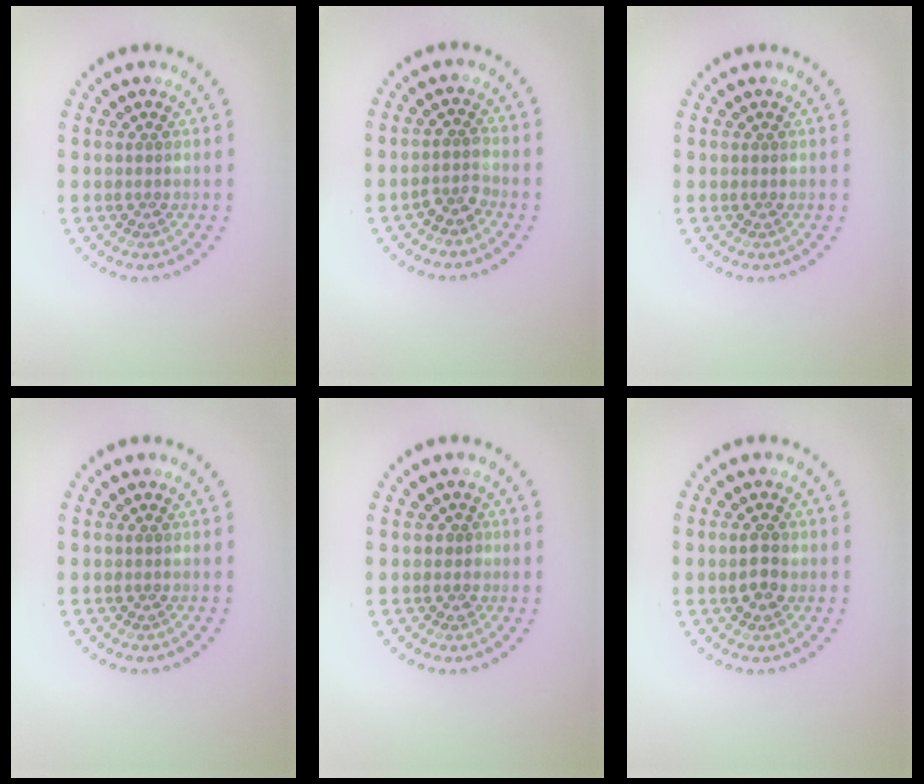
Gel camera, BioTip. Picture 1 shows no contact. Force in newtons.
{"total": 1.8, "press": 1.5, "slide": 1.1}
{"total": 0.0}
{"total": 0.0}
{"total": 0.7, "press": 0.5, "slide": 0.5}
{"total": 2.2, "press": 2.2, "slide": 0.2}